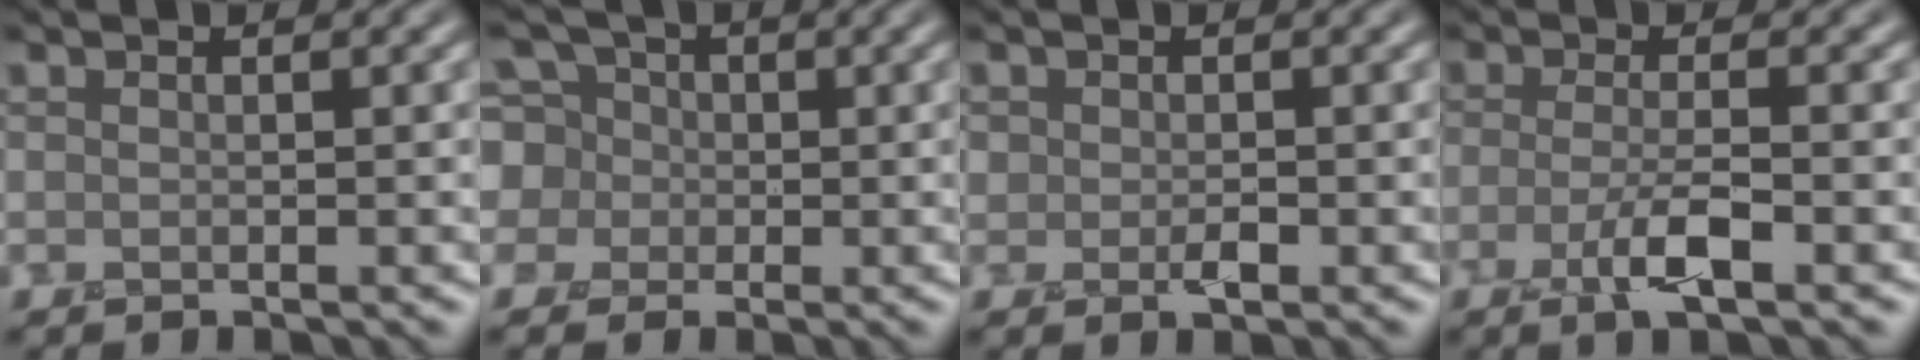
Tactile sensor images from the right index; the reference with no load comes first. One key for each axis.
{"total": 7.3, "fx": 1.3, "fy": 6.8, "fz": 2.1, "tx": -0.053, "ty": 0.043, "tz": -0.008}
{"total": 1.5, "fx": -0.4, "fy": 1.2, "fz": 0.8, "tx": -0.017, "ty": 0.000, "tz": -0.006}
{"total": 2.9, "fx": -1.4, "fy": 0.7, "fz": 2.5, "tx": -0.055, "ty": 0.002, "tz": -0.030}